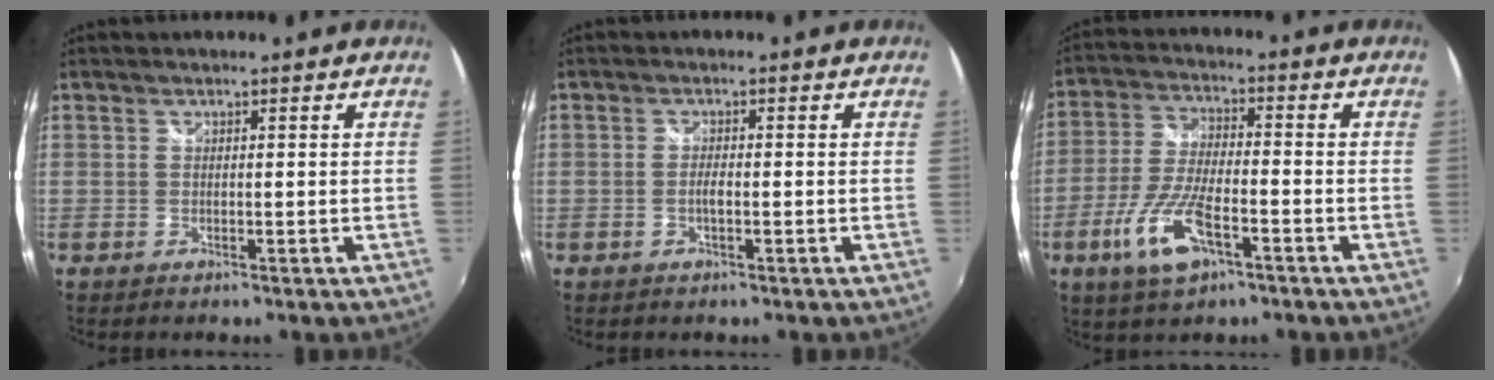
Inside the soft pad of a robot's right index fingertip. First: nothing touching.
{"total": 1.5, "force": [-0.6, 0.3, 1.4], "torque": [-0.029, -0.001, -0.010]}
{"total": 11.4, "force": [-5.5, 3.9, 9.1], "torque": [-0.199, -0.011, -0.103]}